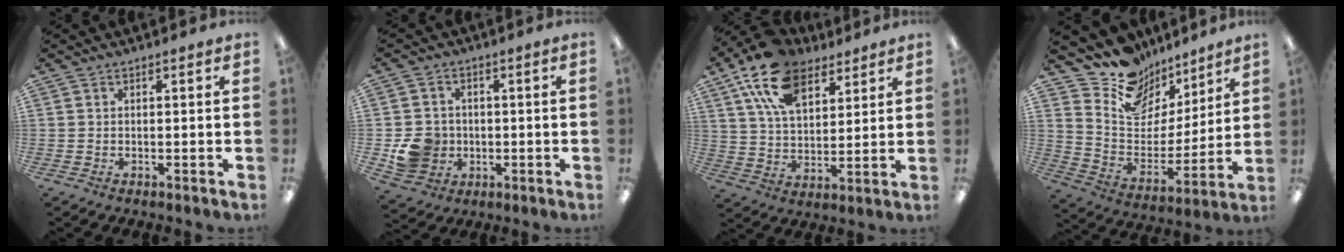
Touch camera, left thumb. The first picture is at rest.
{"total": 8.7, "force": [-1.5, 8.1, 2.7], "torque": [-0.061, 0.017, -0.019]}
{"total": 16.5, "force": [10.2, 9.1, 9.3], "torque": [-0.171, -0.033, 0.188]}
{"total": 14.0, "force": [11.6, 7.6, 1.6], "torque": [-0.060, -0.103, 0.216]}